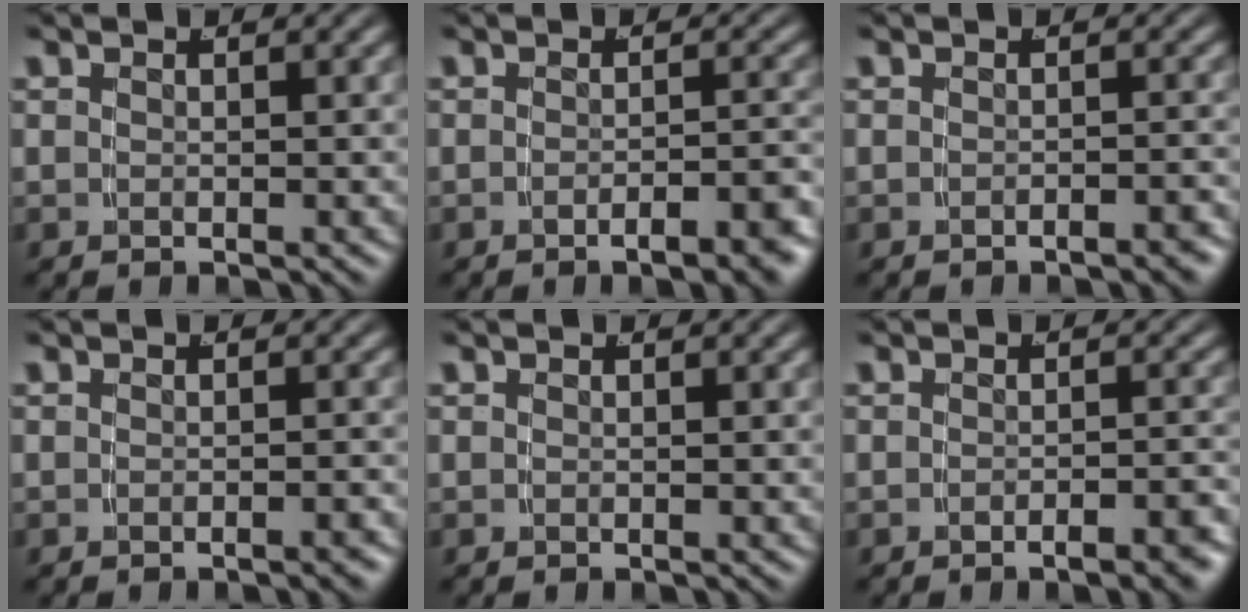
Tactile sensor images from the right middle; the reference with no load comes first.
{"total": 3.5, "force": [-2.7, 0.2, 2.2], "torque": [-0.021, 0.004, -0.046]}
{"total": 1.5, "force": [-1.4, -0.2, 0.5], "torque": [-0.004, 0.006, -0.024]}
{"total": 0.9, "force": [-0.8, -0.1, 0.5], "torque": [-0.006, 0.007, -0.016]}
{"total": 0.0}
{"total": 2.5, "force": [-2.0, -0.1, 1.4], "torque": [-0.013, 0.007, -0.037]}